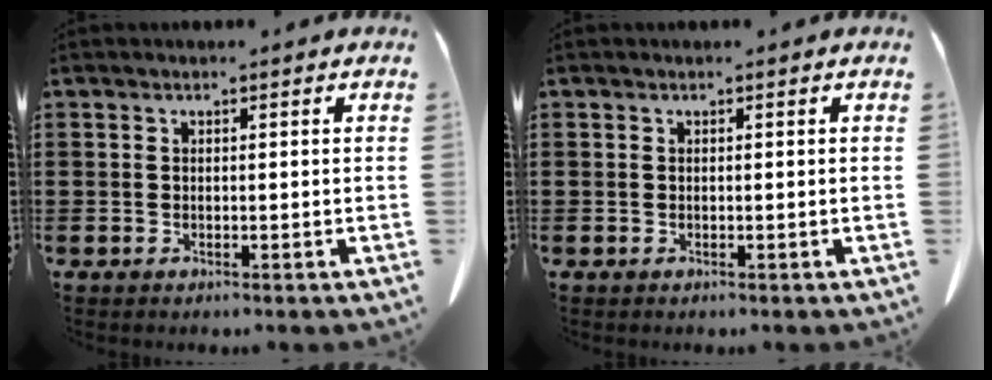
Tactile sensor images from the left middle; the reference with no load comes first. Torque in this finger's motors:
{"motor_torque": [-0.13, 0.10, -0.03, 0.00]}